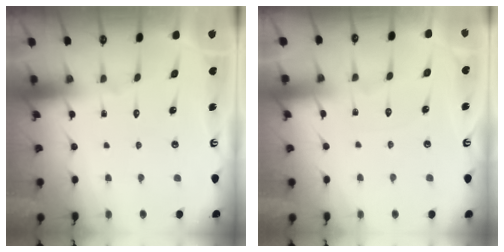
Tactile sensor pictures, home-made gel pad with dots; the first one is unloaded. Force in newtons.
{"total": 2.9, "press": 2.8, "slide": 0.4}